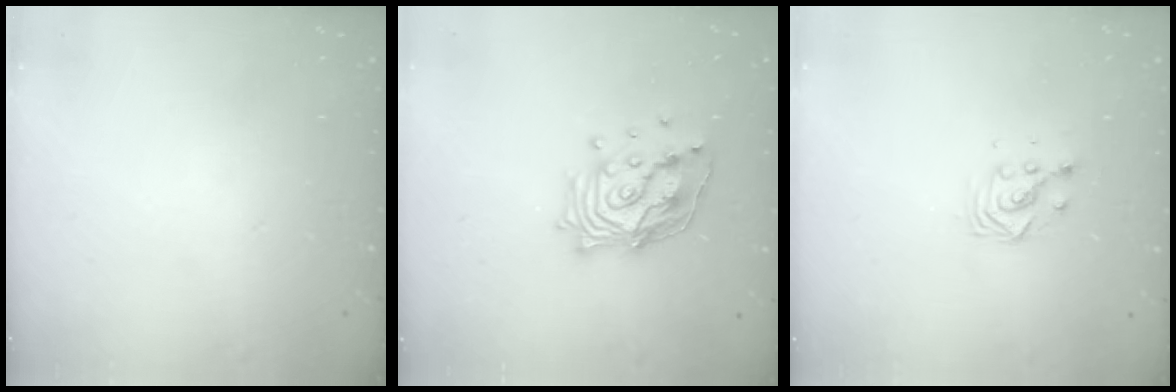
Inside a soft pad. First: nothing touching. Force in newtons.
{"total": 14.8, "press": 14.6, "slide": 2.2}
{"total": 3.3, "press": 3.3, "slide": 0.2}